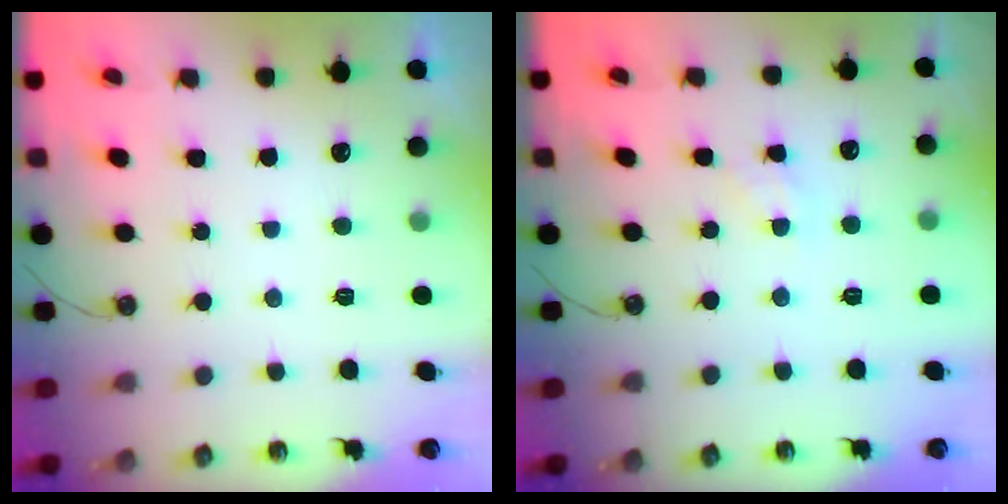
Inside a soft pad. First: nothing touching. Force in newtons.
{"total": 2.5, "press": 2.5, "slide": 0.1}